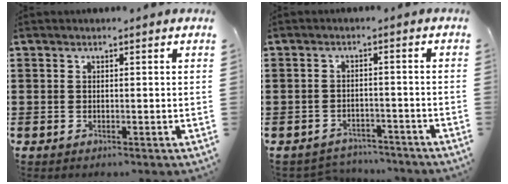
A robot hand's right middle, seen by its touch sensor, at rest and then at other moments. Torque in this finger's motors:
{"motor_torque": [-0.16, 0.02, 0.00, -0.01]}